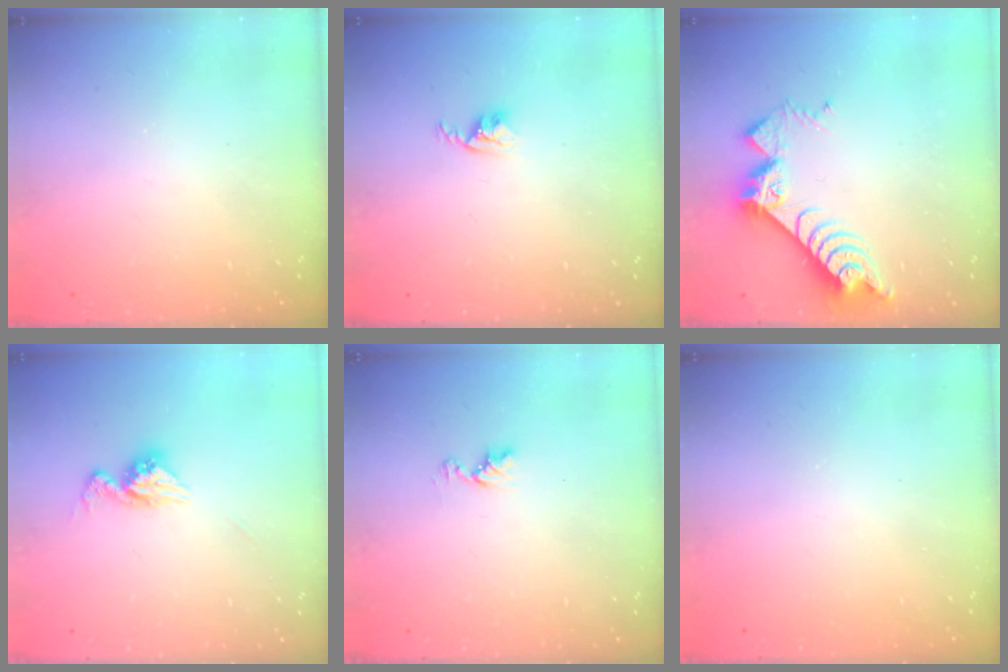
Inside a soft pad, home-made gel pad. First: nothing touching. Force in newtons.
{"total": 2.9, "press": 2.9, "slide": 0.4}
{"total": 9.8, "press": 9.7, "slide": 0.9}
{"total": 11.1, "press": 11.0, "slide": 0.9}
{"total": 5.1, "press": 5.1, "slide": 0.6}
{"total": 0.0}